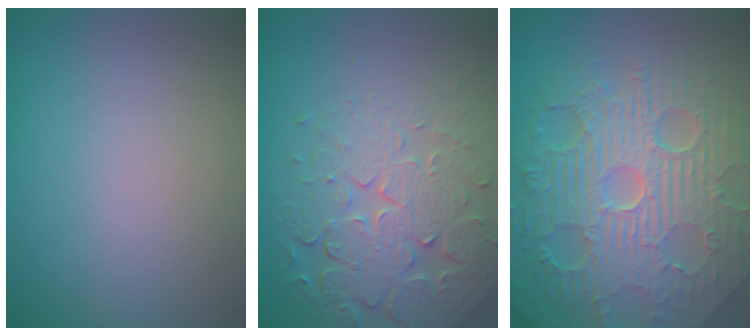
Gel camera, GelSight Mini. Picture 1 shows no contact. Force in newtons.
{"total": 6.7, "press": 5.1, "slide": 4.4}
{"total": 11.6, "press": 7.5, "slide": 8.9}